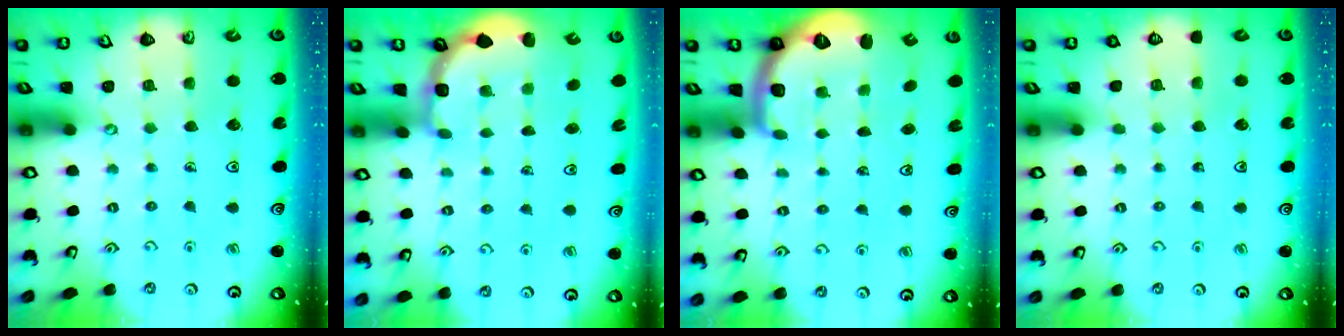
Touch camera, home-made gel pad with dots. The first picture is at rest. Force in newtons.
{"total": 3.1, "press": 2.2, "slide": 2.2}
{"total": 1.9, "press": 1.8, "slide": 0.5}
{"total": 0.0}